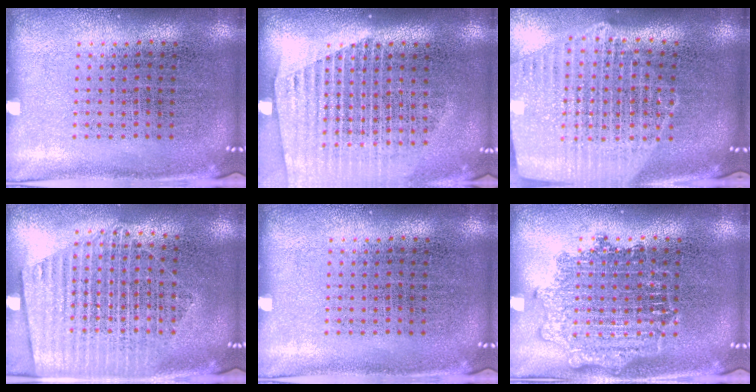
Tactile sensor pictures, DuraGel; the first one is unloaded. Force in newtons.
{"total": 1.5, "press": 1.4, "slide": 0.5}
{"total": 2.6, "press": 2.2, "slide": 1.4}
{"total": 1.6, "press": 1.5, "slide": 0.6}
{"total": 0.0}
{"total": 2.4, "press": 2.4, "slide": 0.3}